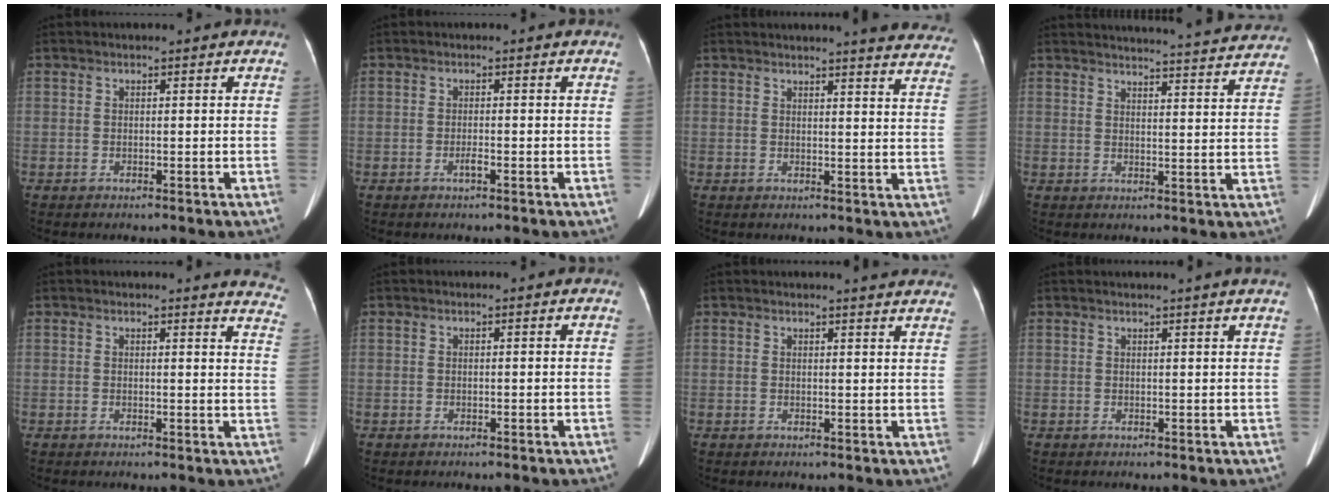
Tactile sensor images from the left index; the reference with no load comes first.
{"total": 1.0, "force": [-0.6, 0.1, 0.8], "torque": [-0.018, -0.001, -0.009]}
{"total": 15.3, "force": [14.5, 1.1, 4.7], "torque": [-0.038, -0.063, 0.138]}
{"total": 21.6, "force": [20.9, 0.9, 5.4], "torque": [-0.069, -0.042, 0.240]}
{"total": 7.4, "force": [7.4, 0.5, 0.9], "torque": [0.017, -0.060, 0.040]}
{"total": 0.0}
{"total": 6.4, "force": [6.0, 0.2, 2.1], "torque": [-0.025, -0.001, 0.049]}
{"total": 3.1, "force": [2.6, -0.9, 1.3], "torque": [-0.020, 0.004, 0.030]}